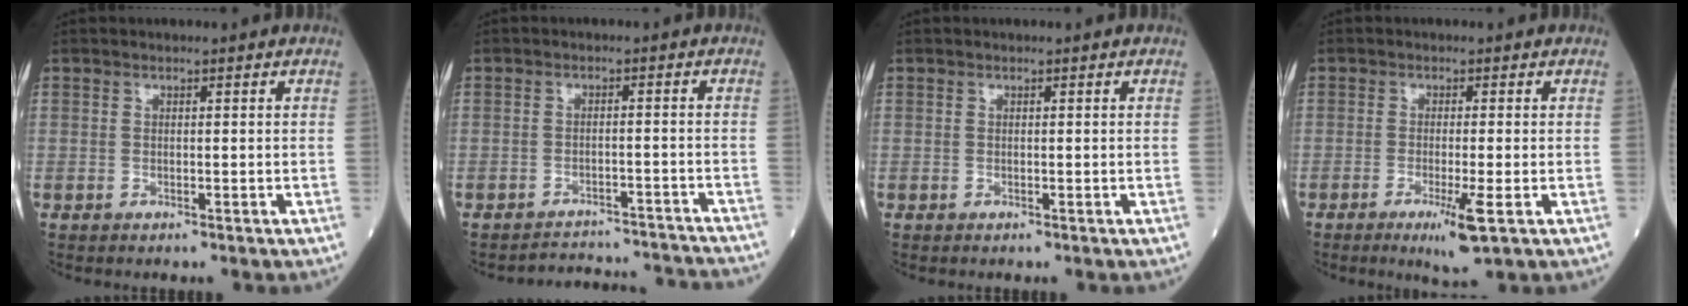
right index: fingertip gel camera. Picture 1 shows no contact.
{"total": 11.2, "force": [-11.2, 0.7, 0.5], "torque": [0.000, 0.015, -0.134]}
{"total": 0.0}
{"total": 4.8, "force": [-2.1, -0.1, 4.4], "torque": [-0.072, -0.015, -0.033]}